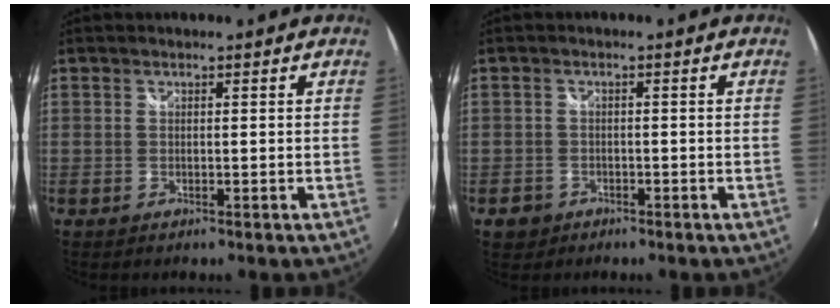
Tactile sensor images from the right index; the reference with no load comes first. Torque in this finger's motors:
{"motor_torque": [-0.63, -0.41, -0.39, -0.14]}